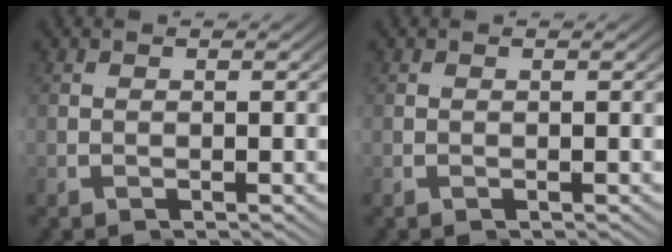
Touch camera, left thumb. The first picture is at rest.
{"total": 0.0}